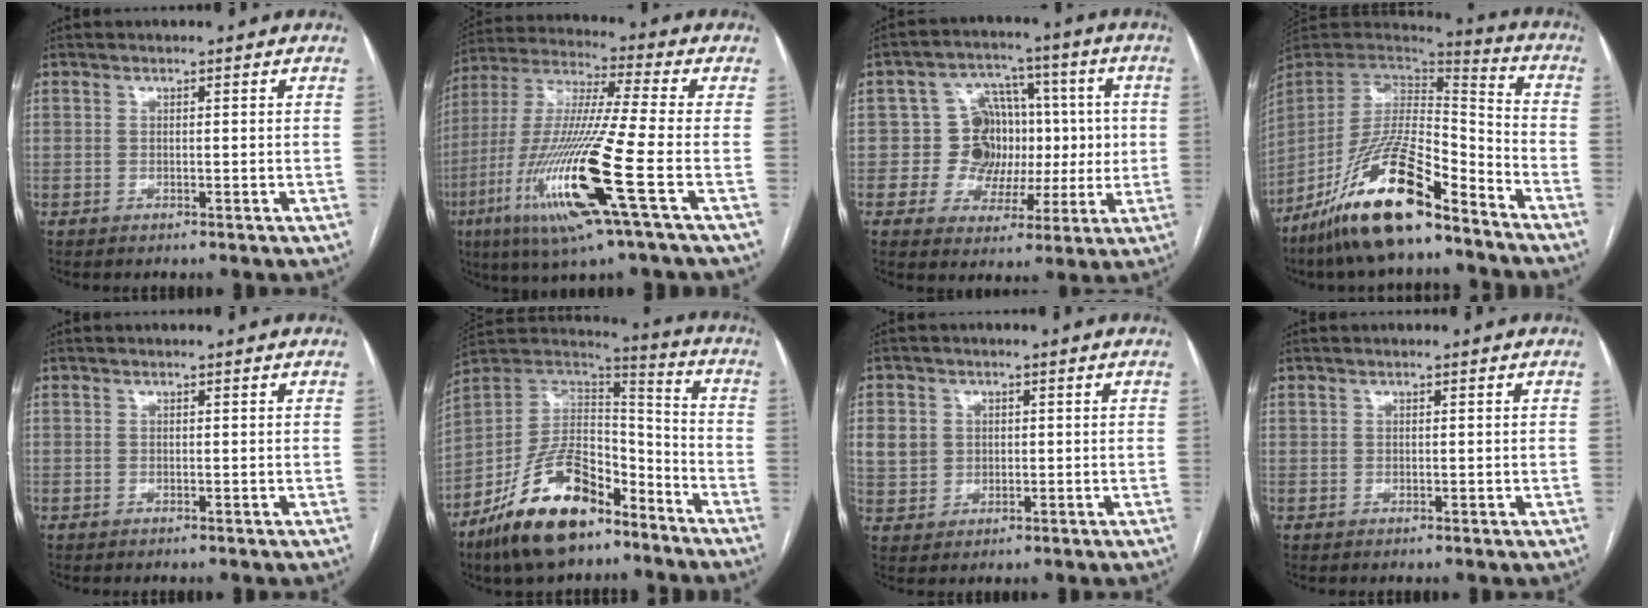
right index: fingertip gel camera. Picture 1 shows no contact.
{"total": 19.6, "force": [-6.9, -0.1, 18.3], "torque": [-0.398, -0.030, -0.137]}
{"total": 10.9, "force": [0.5, 9.6, 5.2], "torque": [-0.059, 0.049, 0.023]}
{"total": 19.6, "force": [-13.5, 4.3, 13.5], "torque": [-0.269, -0.014, -0.246]}
{"total": 0.0}
{"total": 19.4, "force": [-12.5, 8.1, 12.3], "torque": [-0.241, 0.016, -0.223]}
{"total": 6.6, "force": [1.4, 6.0, 2.2], "torque": [-0.052, 0.014, 0.037]}
{"total": 0.5, "force": [0.4, 0.4, 0.1], "torque": [0.006, 0.003, 0.006]}